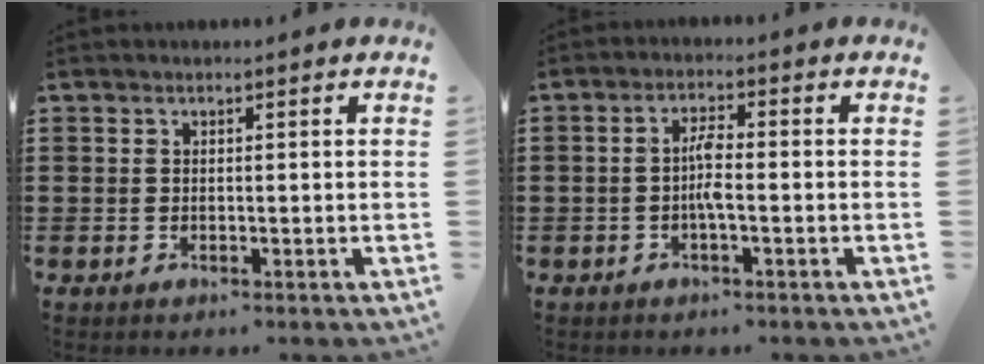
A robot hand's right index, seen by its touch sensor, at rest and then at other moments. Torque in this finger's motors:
{"motor_torque": [0.90, -0.45, 0.38, 0.14]}